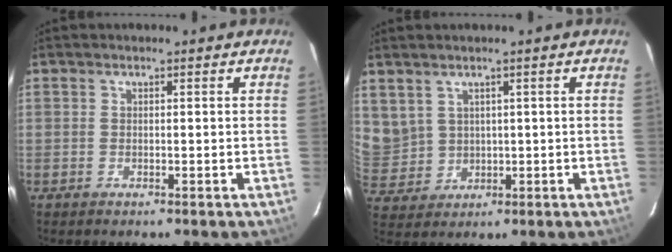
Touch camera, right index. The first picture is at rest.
{"total": 7.0, "force": [3.5, 5.7, 2.2], "torque": [-0.055, 0.010, 0.095]}